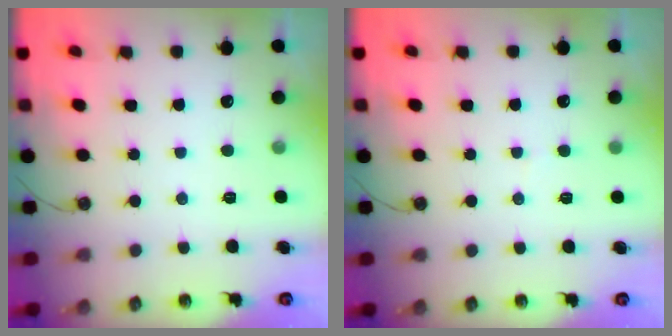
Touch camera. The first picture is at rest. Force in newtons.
{"total": 3.5, "press": 3.5, "slide": 0.4}